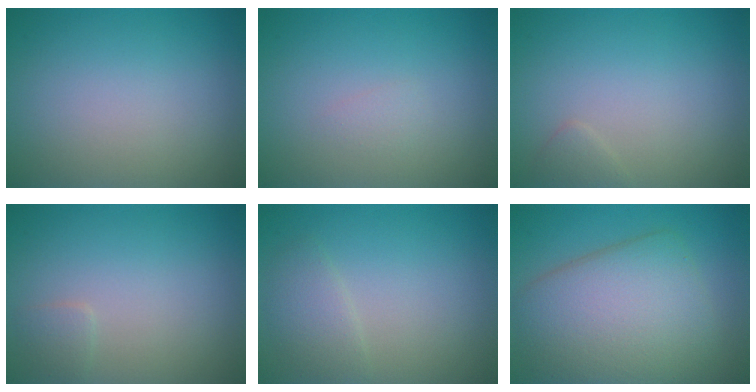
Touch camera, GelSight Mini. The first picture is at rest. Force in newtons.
{"total": 0.6, "press": 0.6, "slide": 0.0}
{"total": 0.9, "press": 0.9, "slide": 0.0}
{"total": 0.9, "press": 0.9, "slide": 0.1}
{"total": 1.9, "press": 1.9, "slide": 0.1}
{"total": 8.6, "press": 8.6, "slide": 0.3}